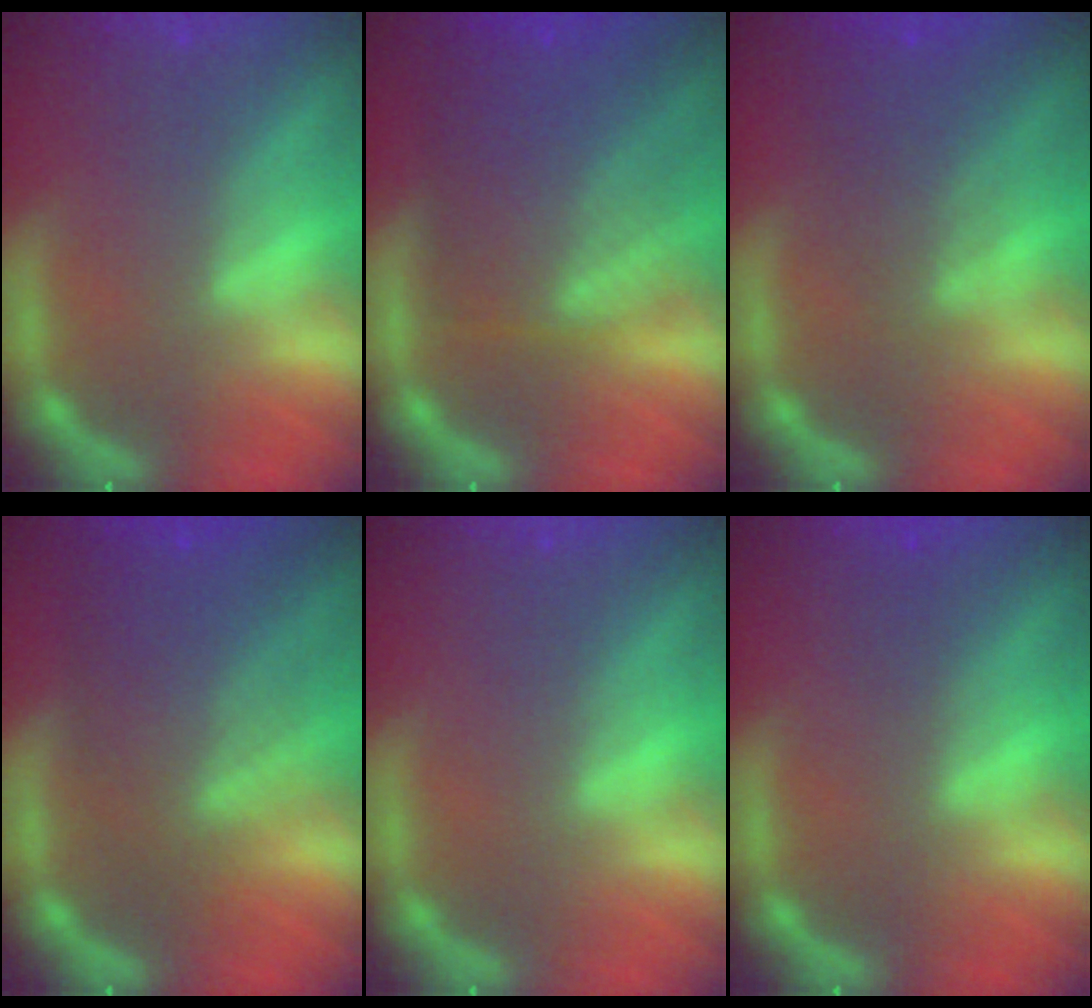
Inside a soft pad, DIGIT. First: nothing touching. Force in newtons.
{"total": 8.6}
{"total": 3.6}
{"total": 7.5}
{"total": 0.0}
{"total": 0.9}